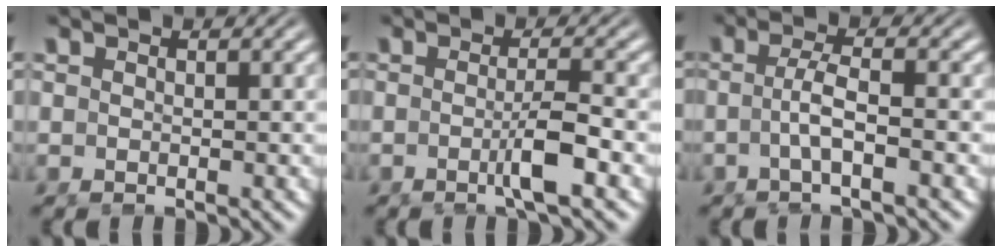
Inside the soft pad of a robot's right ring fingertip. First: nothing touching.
{"total": 2.8, "force": [-1.3, -0.6, 2.5], "torque": [-0.035, -0.002, -0.024]}
{"total": 2.8, "force": [-1.1, 0.0, 2.6], "torque": [-0.055, -0.007, -0.016]}